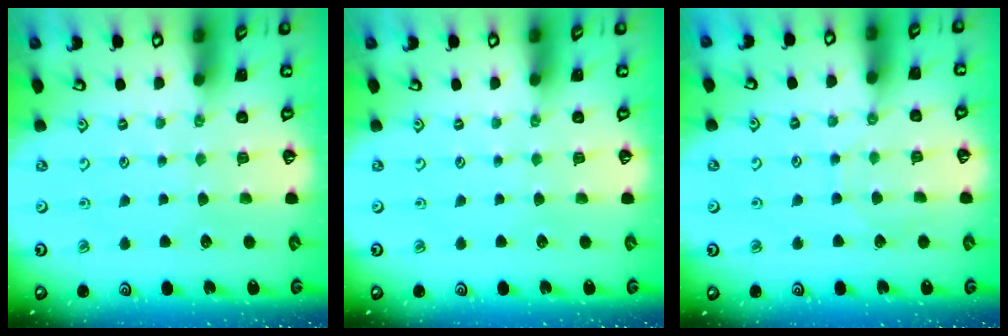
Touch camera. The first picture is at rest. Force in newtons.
{"total": 0.0}
{"total": 2.8, "press": 2.8, "slide": 0.4}